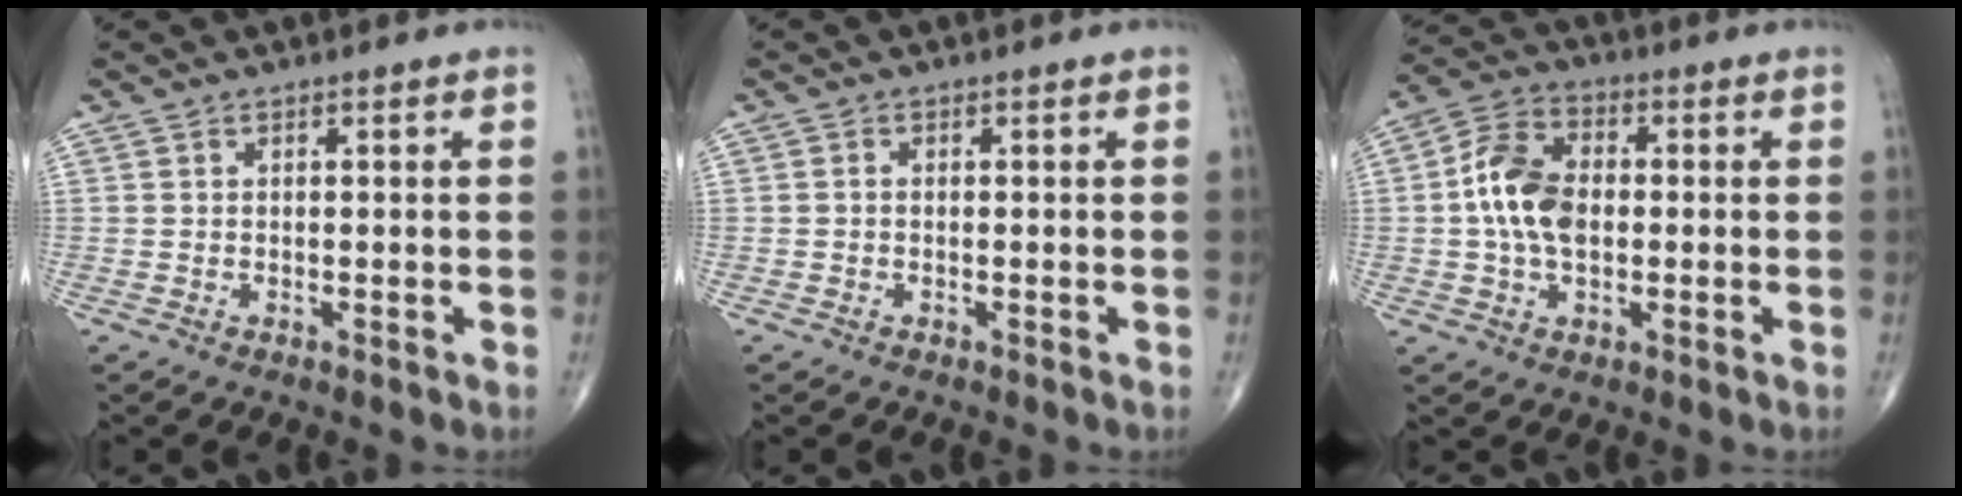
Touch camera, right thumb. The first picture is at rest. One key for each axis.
{"total": 0.5, "fx": -0.1, "fy": 0.4, "fz": 0.3, "tx": -0.004, "ty": 0.001, "tz": -0.006}
{"total": 10.7, "fx": -0.2, "fy": 6.9, "fz": 8.2, "tx": -0.152, "ty": 0.023, "tz": -0.011}